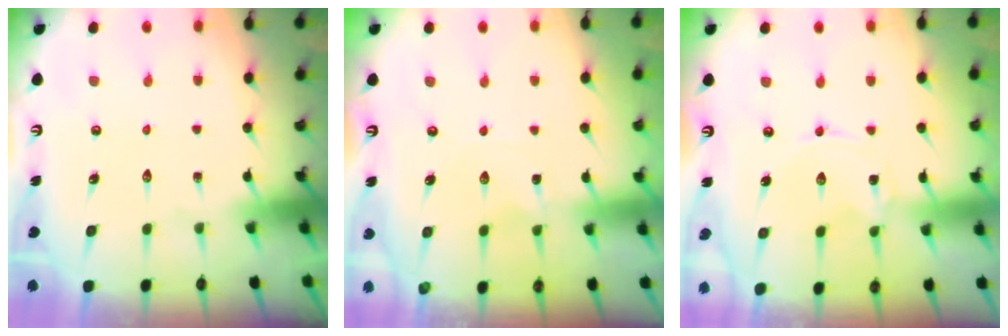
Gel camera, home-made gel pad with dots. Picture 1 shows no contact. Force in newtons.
{"total": 0.0}
{"total": 0.0}